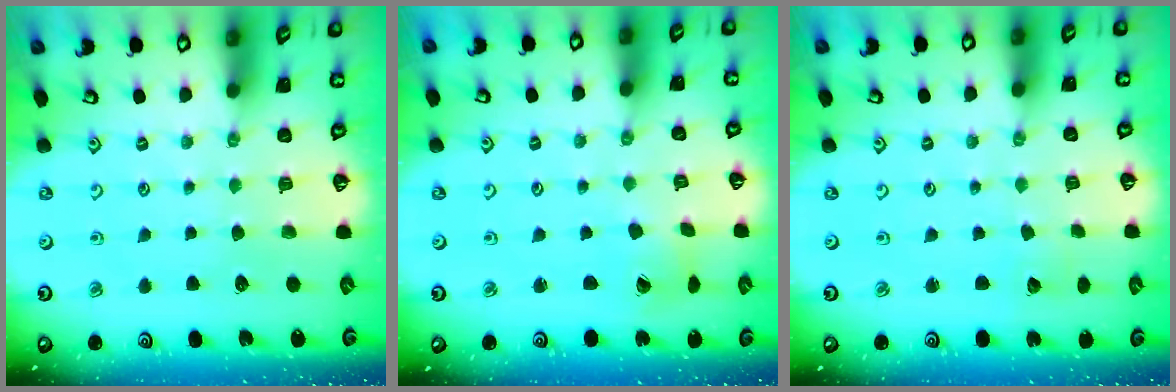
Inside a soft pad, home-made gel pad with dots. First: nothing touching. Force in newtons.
{"total": 2.4, "press": 2.4, "slide": 0.4}
{"total": 2.4, "press": 2.4, "slide": 0.3}